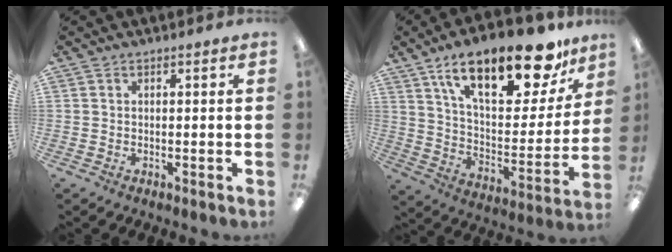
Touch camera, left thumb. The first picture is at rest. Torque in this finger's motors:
{"motor_torque": [0.66, 0.93, 1.25, -1.52, 0.56]}